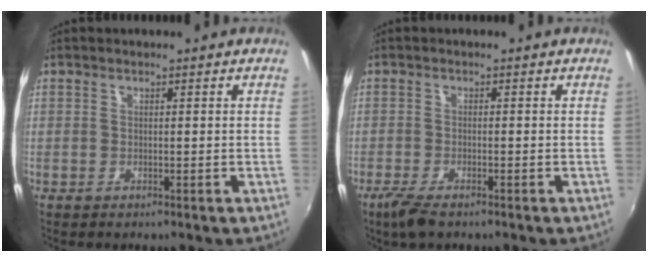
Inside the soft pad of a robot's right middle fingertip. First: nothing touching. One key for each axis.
{"total": 4.3, "fx": -3.1, "fy": 1.1, "fz": 2.8, "tx": -0.073, "ty": -0.015, "tz": -0.060}